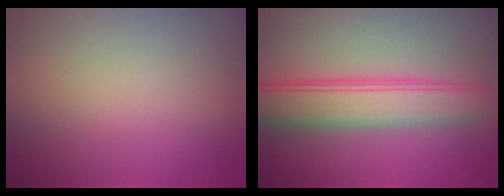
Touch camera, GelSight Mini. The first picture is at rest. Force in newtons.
{"total": 5.3, "press": 5.2, "slide": 0.2}